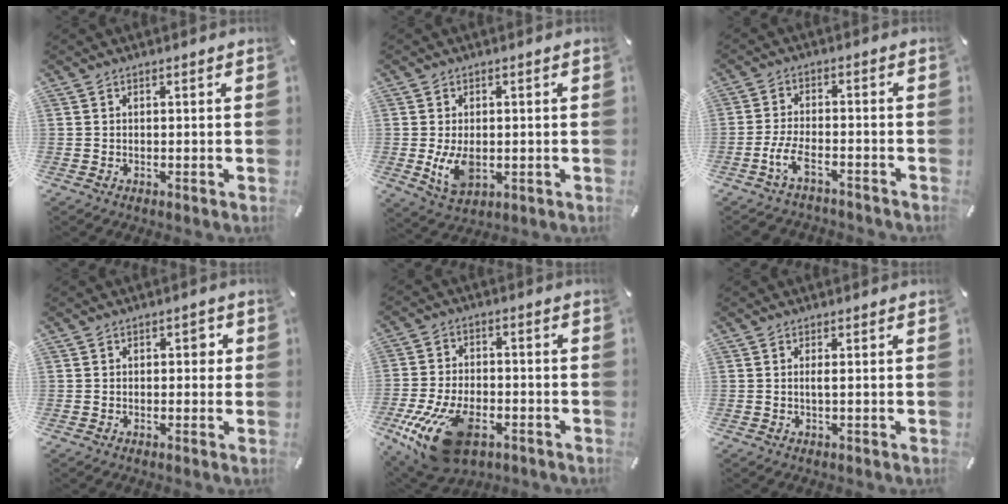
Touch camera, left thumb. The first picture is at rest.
{"total": 7.0, "force": [-0.6, 4.6, 5.2], "torque": [-0.123, -0.009, -0.014]}
{"total": 6.9, "force": [-4.0, 3.0, 4.7], "torque": [-0.107, 0.009, -0.076]}
{"total": 2.1, "force": [0.2, 1.4, 1.6], "torque": [-0.017, 0.004, -0.005]}
{"total": 18.0, "force": [-8.2, 9.9, 12.6], "torque": [-0.241, 0.031, -0.133]}
{"total": 1.4, "force": [0.1, 0.0, 1.4], "torque": [-0.029, -0.004, 0.001]}